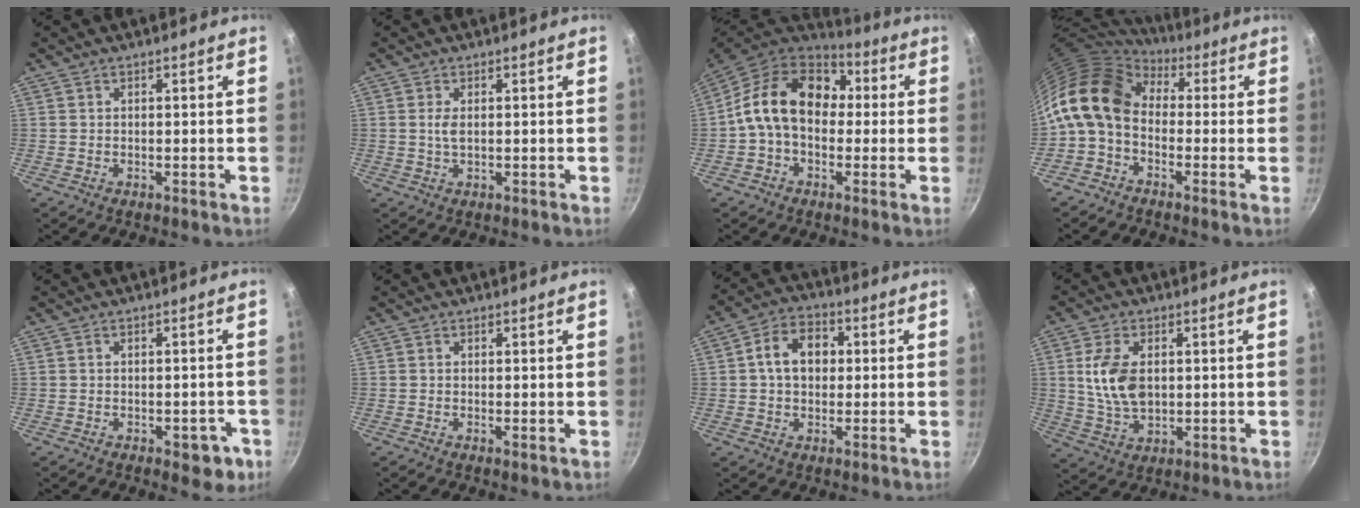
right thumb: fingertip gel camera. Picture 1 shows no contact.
{"total": 1.9, "force": [0.3, 0.8, 1.7], "torque": [-0.035, -0.001, 0.005]}
{"total": 16.4, "force": [1.2, 11.9, 11.2], "torque": [-0.160, 0.035, -0.002]}
{"total": 13.1, "force": [0.4, 9.3, 9.3], "torque": [-0.162, 0.028, -0.018]}
{"total": 5.6, "force": [-2.3, 3.1, 4.0], "torque": [-0.022, 0.019, -0.020]}
{"total": 0.7, "force": [0.0, 0.2, 0.7], "torque": [-0.012, -0.002, -0.002]}
{"total": 9.3, "force": [1.1, 6.9, 6.1], "torque": [-0.075, 0.019, 0.005]}
{"total": 9.8, "force": [1.3, 6.0, 7.6], "torque": [-0.140, -0.010, 0.027]}